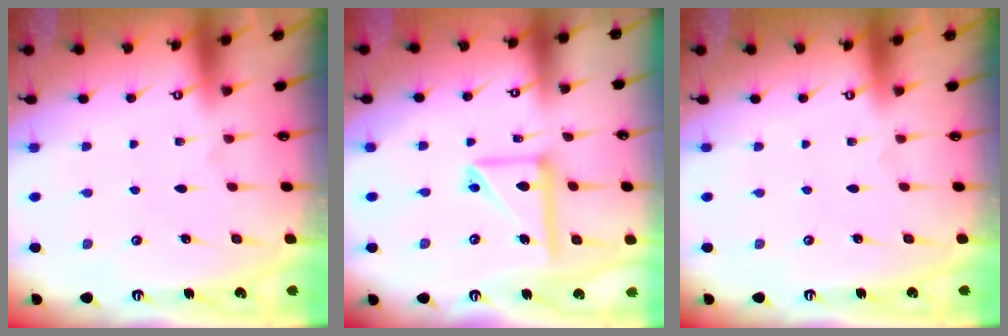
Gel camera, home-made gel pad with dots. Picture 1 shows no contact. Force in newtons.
{"total": 13.2, "press": 13.1, "slide": 1.6}
{"total": 0.0}